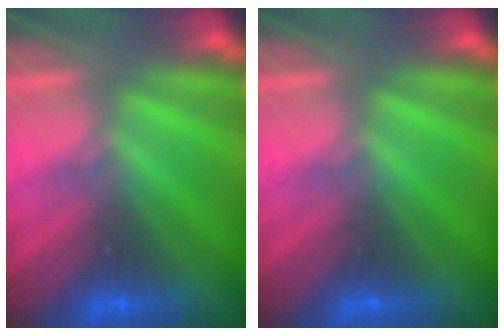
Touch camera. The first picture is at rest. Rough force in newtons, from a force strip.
{"total": 0.0}